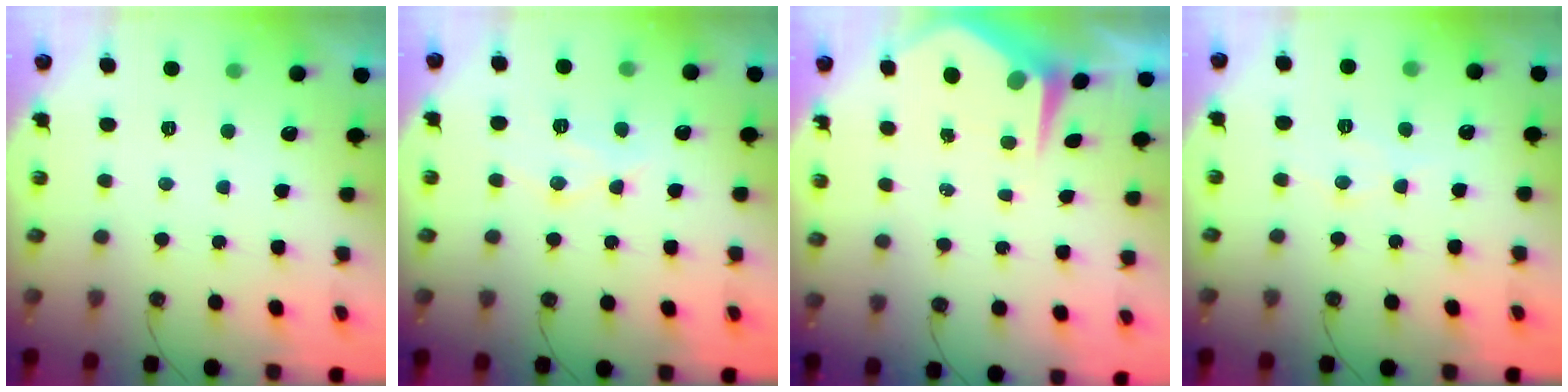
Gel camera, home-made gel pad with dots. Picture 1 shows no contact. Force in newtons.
{"total": 12.2, "press": 12.1, "slide": 1.0}
{"total": 5.5, "press": 5.5, "slide": 0.5}
{"total": 6.7, "press": 6.6, "slide": 0.8}